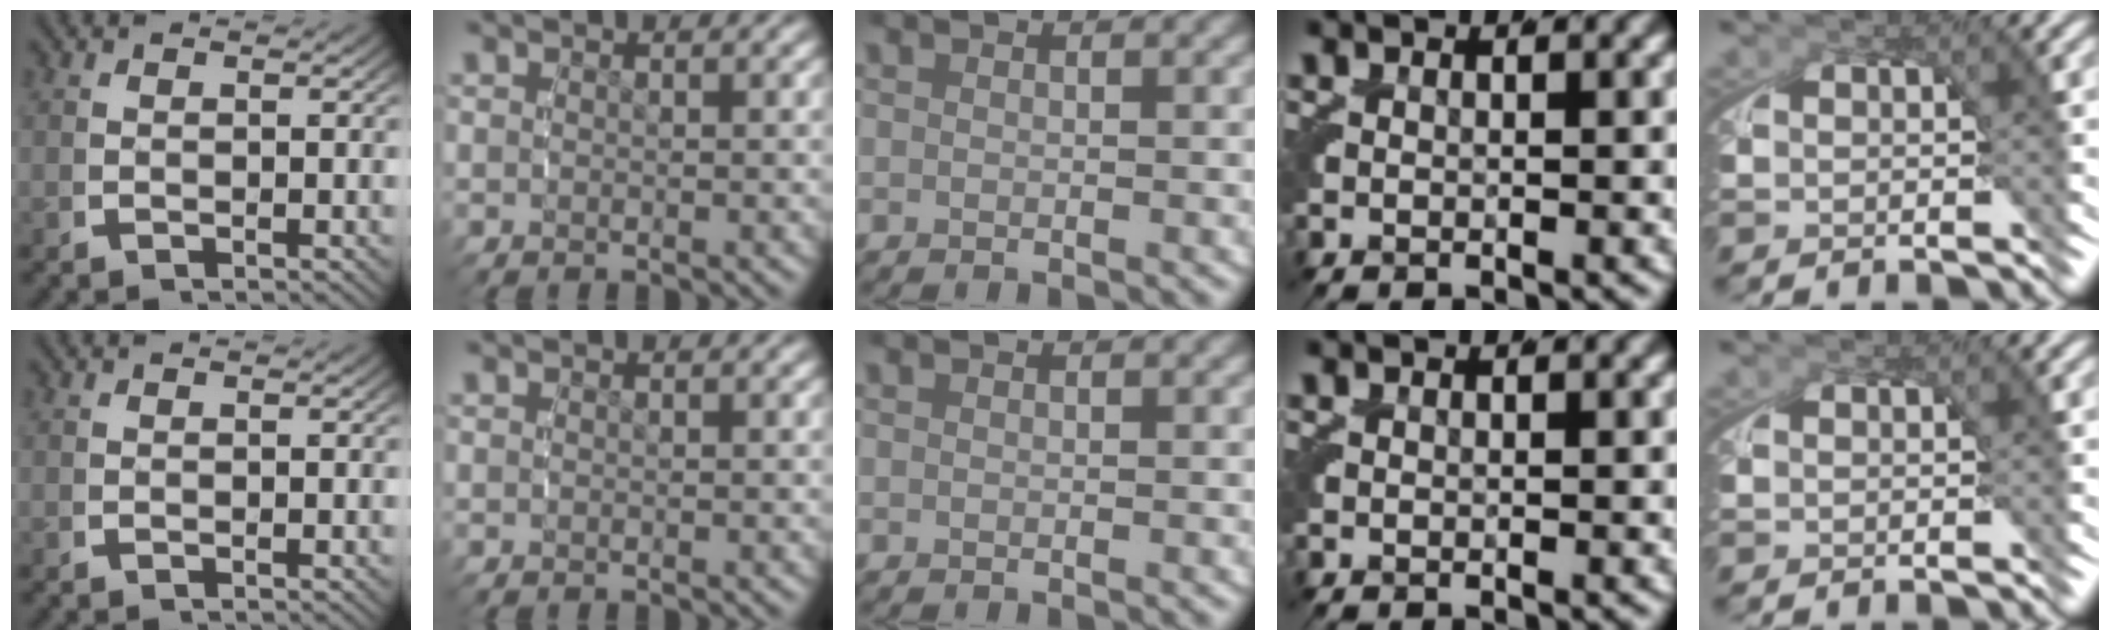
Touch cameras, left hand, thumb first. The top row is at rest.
{}